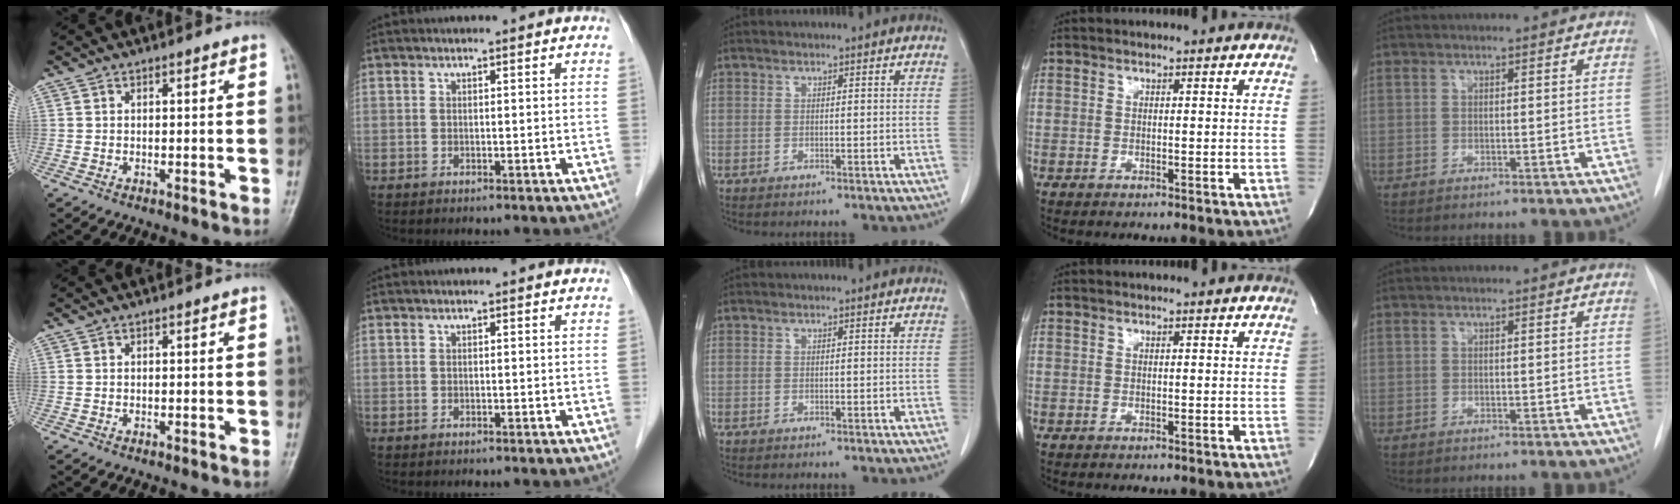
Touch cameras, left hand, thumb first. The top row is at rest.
{}